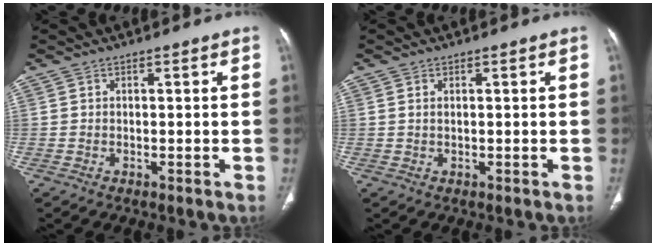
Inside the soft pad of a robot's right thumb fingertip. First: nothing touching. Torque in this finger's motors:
{"motor_torque": [-0.08, -0.53, 0.42, 0.06, -0.03]}